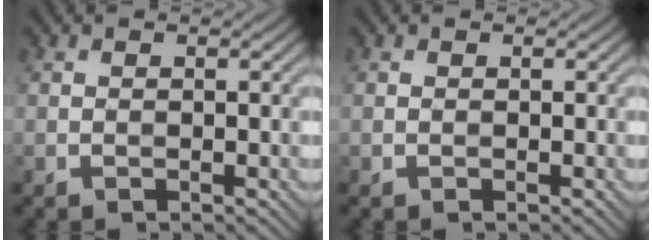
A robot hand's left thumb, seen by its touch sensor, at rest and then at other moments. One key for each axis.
{"total": 0.0}